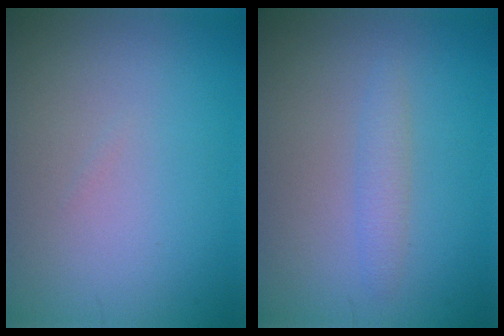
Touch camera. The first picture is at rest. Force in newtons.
{"total": 1.4, "press": 1.4, "slide": 0.1}